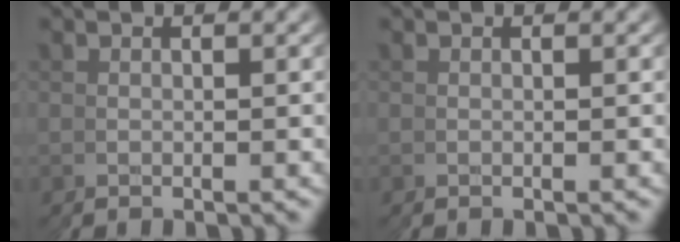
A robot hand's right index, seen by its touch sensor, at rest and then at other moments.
{"total": 0.0}